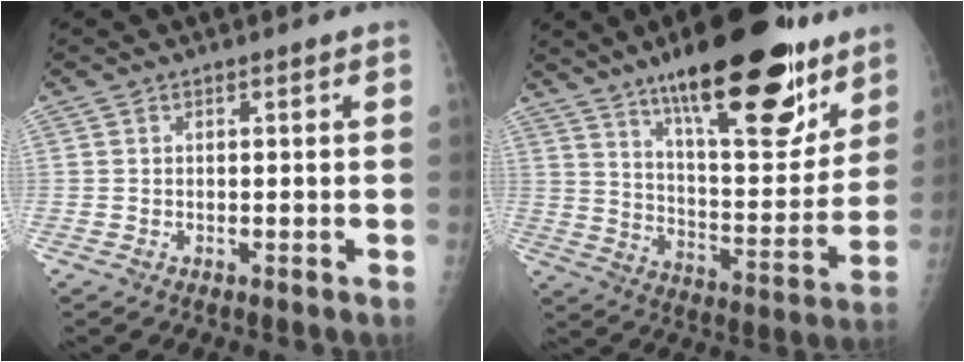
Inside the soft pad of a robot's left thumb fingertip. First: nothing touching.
{"total": 25.8, "force": [16.6, 8.3, 17.9], "torque": [-0.226, -0.070, 0.259]}